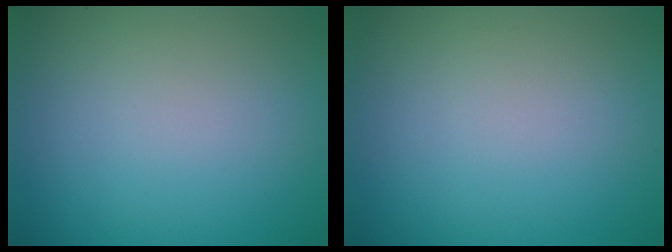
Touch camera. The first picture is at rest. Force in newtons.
{"total": 0.0}